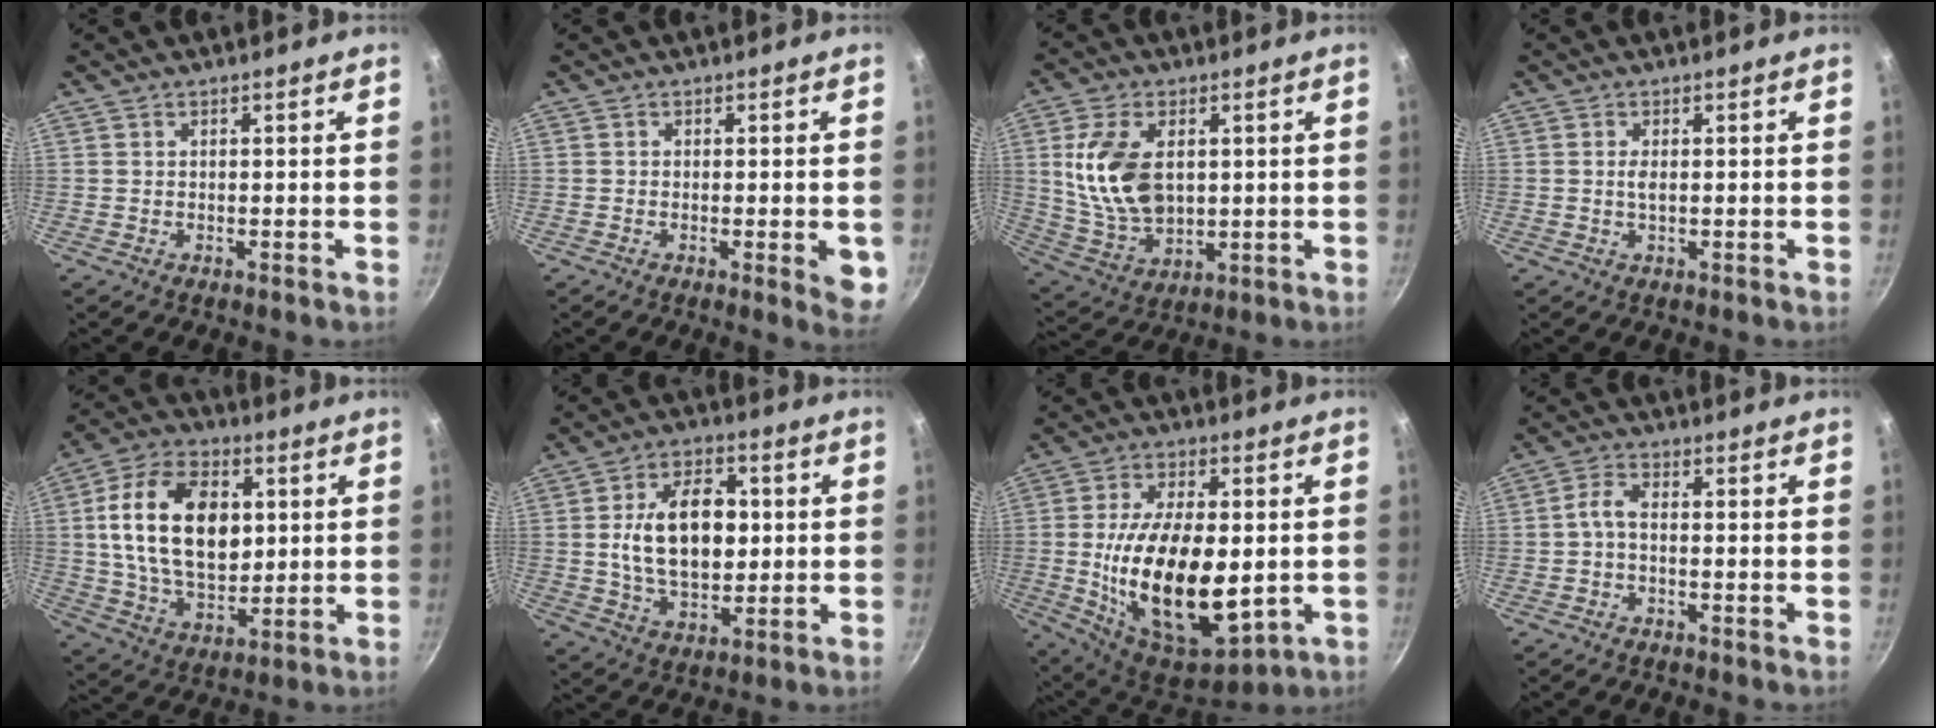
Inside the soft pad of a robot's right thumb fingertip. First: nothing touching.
{"total": 5.1, "force": [-1.1, 1.3, 4.9], "torque": [-0.052, -0.006, -0.013]}
{"total": 14.1, "force": [2.3, 8.8, 10.7], "torque": [-0.188, -0.019, 0.056]}
{"total": 1.4, "force": [0.1, 0.5, 1.3], "torque": [-0.027, 0.000, 0.002]}
{"total": 19.3, "force": [3.3, 12.2, 14.5], "torque": [-0.239, -0.001, 0.055]}
{"total": 14.9, "force": [1.3, 9.3, 11.5], "torque": [-0.166, 0.003, 0.020]}
{"total": 23.7, "force": [-2.0, 12.1, 20.2], "torque": [-0.347, -0.007, -0.017]}
{"total": 3.0, "force": [-1.0, 1.3, 2.6], "torque": [-0.063, 0.017, -0.028]}